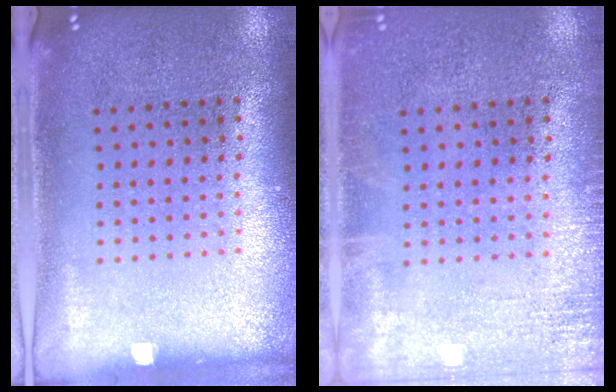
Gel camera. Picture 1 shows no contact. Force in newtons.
{"total": 1.5, "press": 1.5, "slide": 0.2}